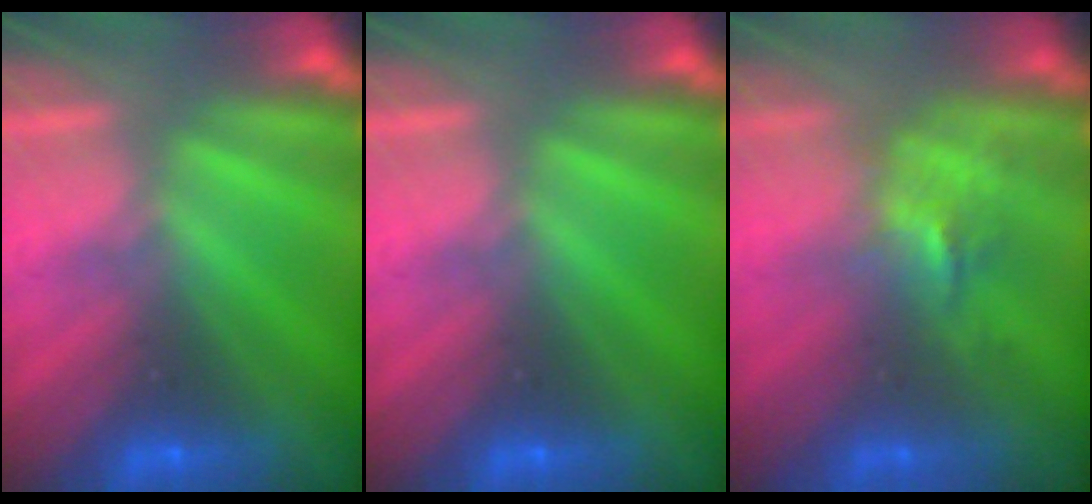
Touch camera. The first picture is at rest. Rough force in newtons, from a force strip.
{"total": 0.0}
{"total": 2.4}